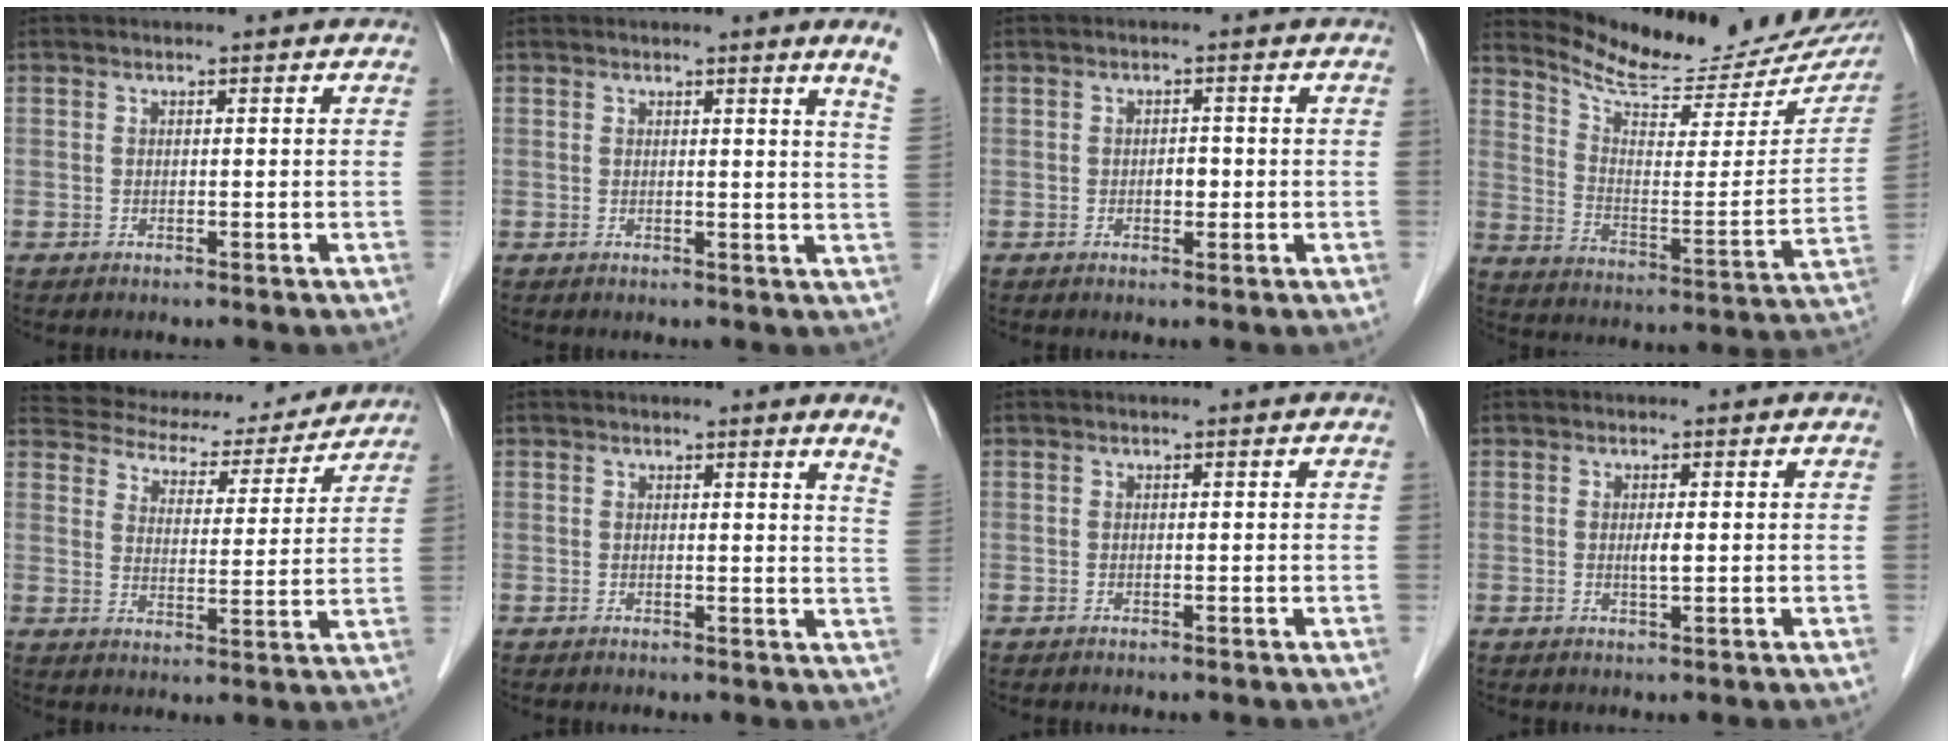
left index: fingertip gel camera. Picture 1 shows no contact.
{"total": 4.0, "force": [3.1, -1.2, 2.3], "torque": [-0.031, -0.022, 0.022]}
{"total": 1.5, "force": [-0.3, 1.0, 1.2], "torque": [-0.017, 0.003, -0.004]}
{"total": 19.7, "force": [18.2, 3.8, 6.4], "torque": [-0.097, -0.060, 0.250]}
{"total": 15.9, "force": [14.3, 5.6, 3.8], "torque": [-0.051, 0.018, 0.187]}
{"total": 3.8, "force": [3.1, -1.0, 2.0], "torque": [-0.029, -0.023, 0.017]}
{"total": 0.0}
{"total": 1.3, "force": [0.1, 0.1, 1.3], "torque": [-0.026, -0.002, 0.002]}